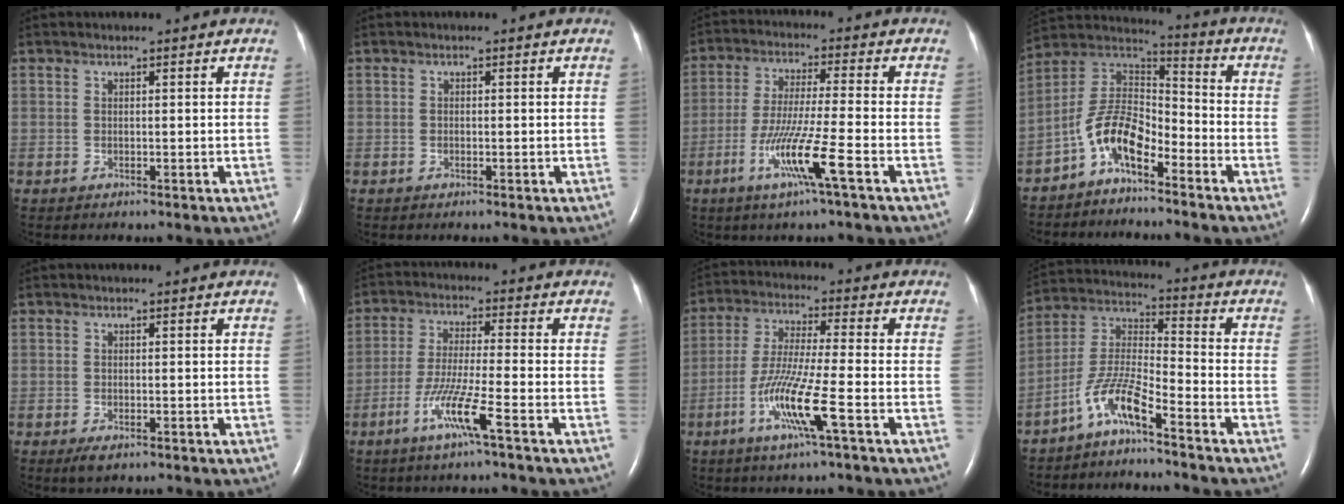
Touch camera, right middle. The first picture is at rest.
{"total": 0.0}
{"total": 9.3, "force": [-4.2, -1.0, 8.2], "torque": [-0.164, -0.020, -0.083]}
{"total": 9.4, "force": [-5.7, 4.0, 6.4], "torque": [-0.139, 0.031, -0.112]}
{"total": 1.5, "force": [-0.8, 0.6, 1.1], "torque": [-0.024, -0.004, -0.011]}
{"total": 7.5, "force": [-3.9, -0.8, 6.4], "torque": [-0.132, -0.015, -0.079]}
{"total": 9.9, "force": [-4.1, -0.5, 9.0], "torque": [-0.184, -0.014, -0.083]}
{"total": 8.0, "force": [-5.8, 0.4, 5.4], "torque": [-0.125, 0.006, -0.117]}